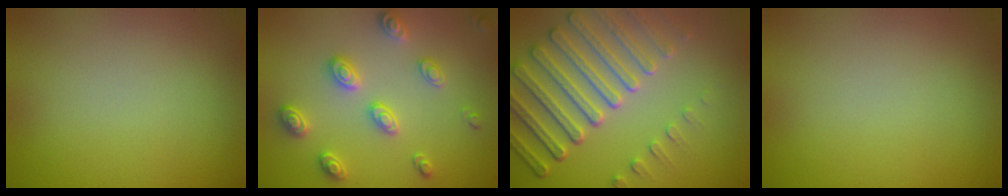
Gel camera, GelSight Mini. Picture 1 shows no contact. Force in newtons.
{"total": 3.0, "press": 2.9, "slide": 0.6}
{"total": 6.7, "press": 5.4, "slide": 4.1}
{"total": 0.0}